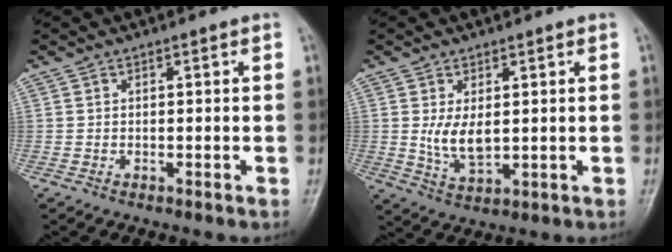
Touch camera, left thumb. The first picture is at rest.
{"total": 5.4, "force": [0.9, 2.8, 4.5], "torque": [-0.075, -0.016, 0.027]}